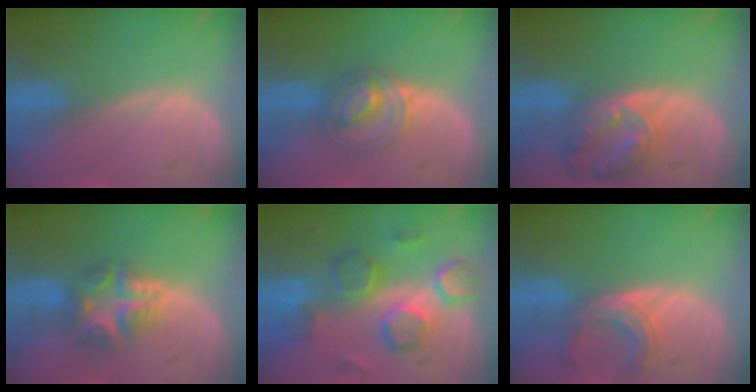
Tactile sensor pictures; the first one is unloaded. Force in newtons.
{"total": 5.9, "press": 5.4, "slide": 2.4}
{"total": 8.2, "press": 7.1, "slide": 4.1}
{"total": 6.8, "press": 6.2, "slide": 2.9}
{"total": 8.7, "press": 8.6, "slide": 1.5}
{"total": 4.9, "press": 4.9, "slide": 0.7}